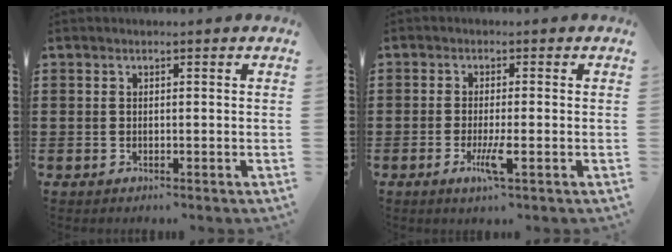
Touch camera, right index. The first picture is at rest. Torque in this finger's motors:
{"motor_torque": [1.39, -0.74, 0.43, 0.19]}